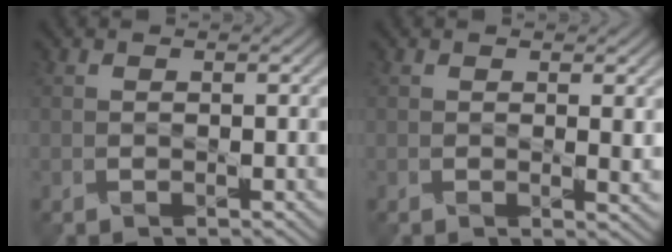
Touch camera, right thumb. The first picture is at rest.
{"total": 1.5, "force": [0.5, 0.5, 1.4], "torque": [-0.022, -0.001, 0.008]}